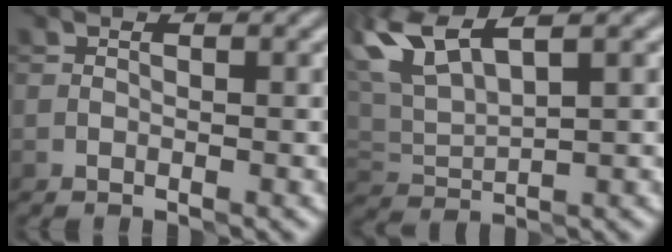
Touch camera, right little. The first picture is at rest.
{"total": 6.2, "force": [4.0, 1.9, 4.4], "torque": [-0.104, 0.021, 0.081]}